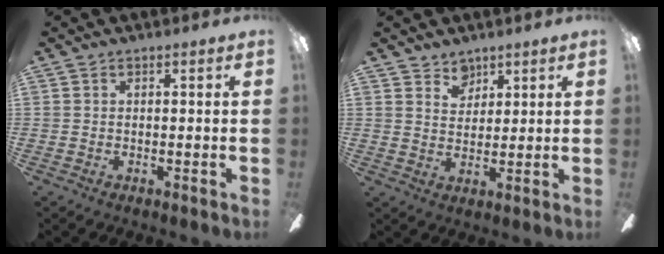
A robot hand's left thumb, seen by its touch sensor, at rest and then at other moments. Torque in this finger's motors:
{"motor_torque": [0.28, -0.22, -0.09, 0.00, -0.02]}